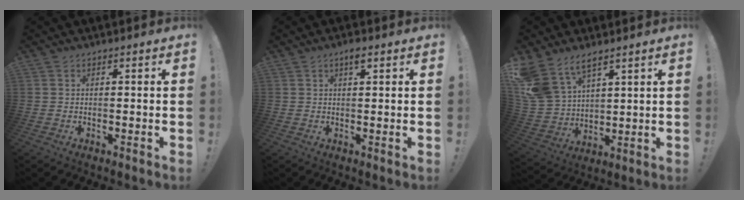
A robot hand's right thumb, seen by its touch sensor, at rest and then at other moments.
{"total": 2.6, "force": [1.4, 0.1, 2.1], "torque": [-0.024, -0.006, 0.019]}
{"total": 12.8, "force": [9.2, 6.7, 5.9], "torque": [-0.143, -0.058, 0.182]}